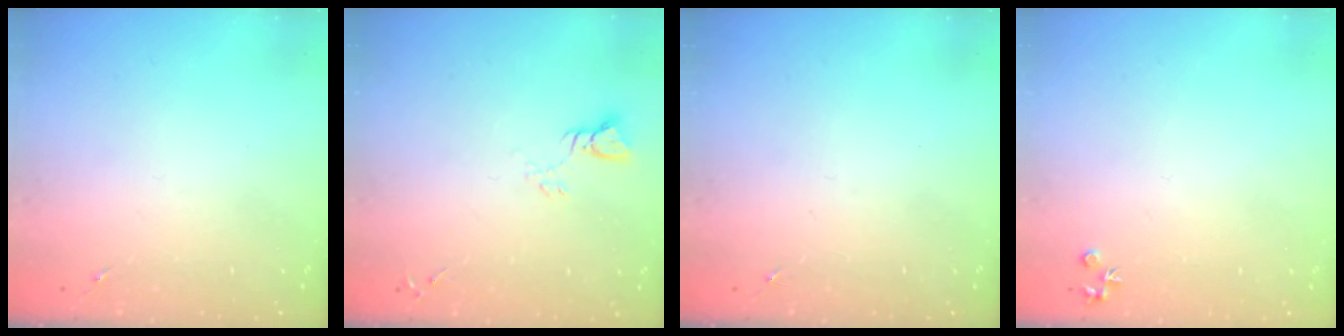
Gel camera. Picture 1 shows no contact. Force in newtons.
{"total": 2.8, "press": 2.8, "slide": 0.2}
{"total": 0.0}
{"total": 4.0, "press": 4.0, "slide": 0.6}